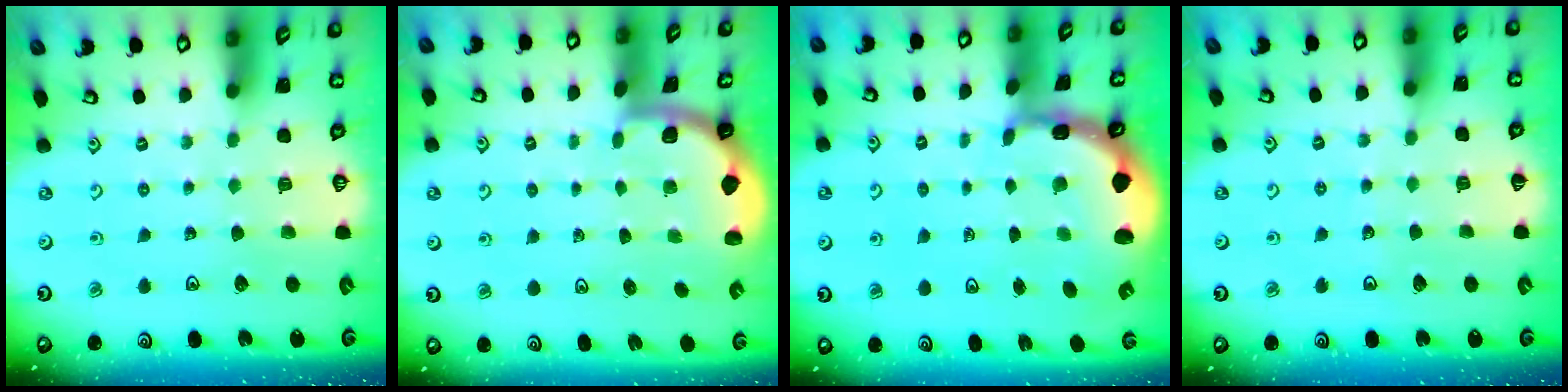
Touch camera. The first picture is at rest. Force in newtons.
{"total": 1.6, "press": 1.6, "slide": 0.1}
{"total": 2.2, "press": 2.0, "slide": 1.0}
{"total": 2.8, "press": 2.8, "slide": 0.3}